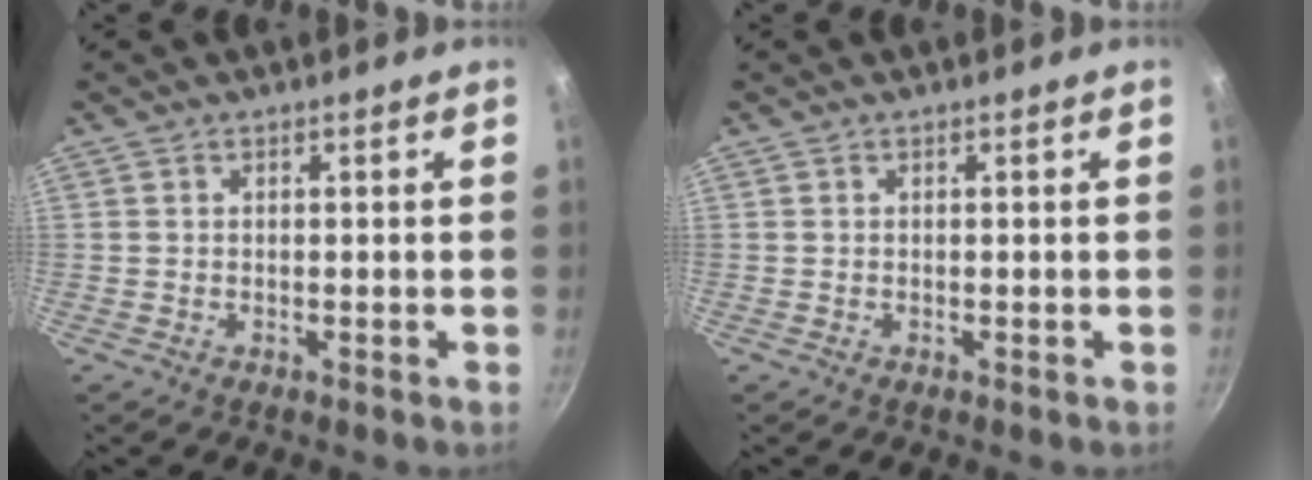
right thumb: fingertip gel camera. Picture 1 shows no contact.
{"total": 0.0}